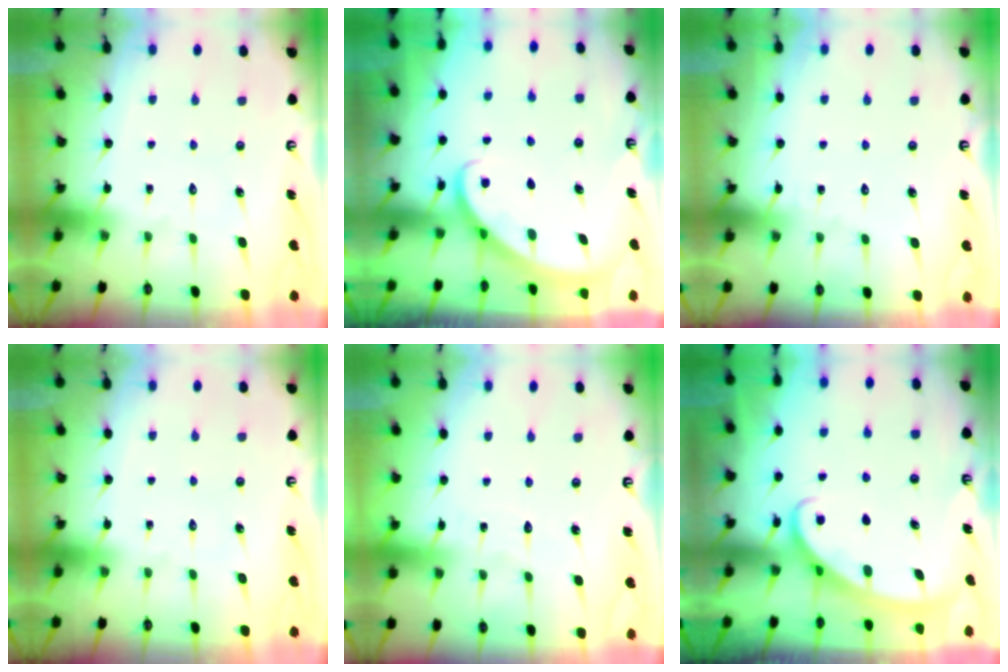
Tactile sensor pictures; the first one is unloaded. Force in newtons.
{"total": 2.9, "press": 2.9, "slide": 0.2}
{"total": 4.3, "press": 4.2, "slide": 0.4}
{"total": 0.0}
{"total": 2.9, "press": 2.9, "slide": 0.2}
{"total": 2.5, "press": 2.5, "slide": 0.4}